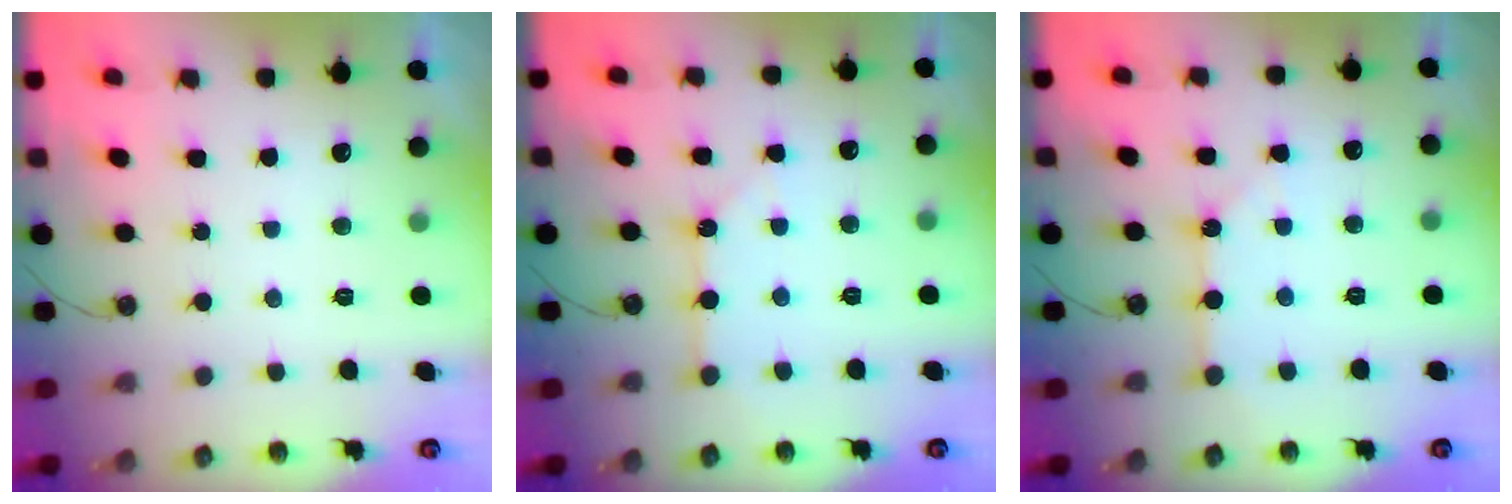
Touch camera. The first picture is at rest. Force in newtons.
{"total": 2.4, "press": 2.4, "slide": 0.4}
{"total": 2.5, "press": 2.5, "slide": 0.2}